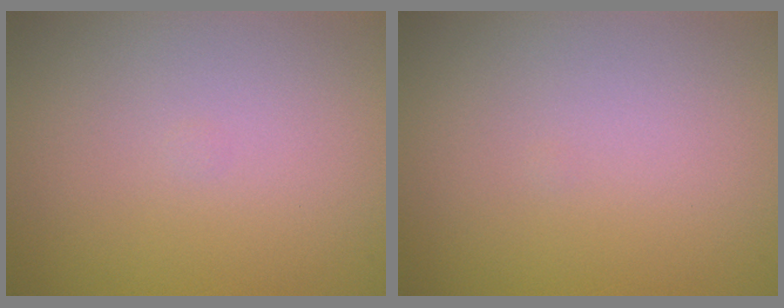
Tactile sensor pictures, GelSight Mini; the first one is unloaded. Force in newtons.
{"total": 0.0}